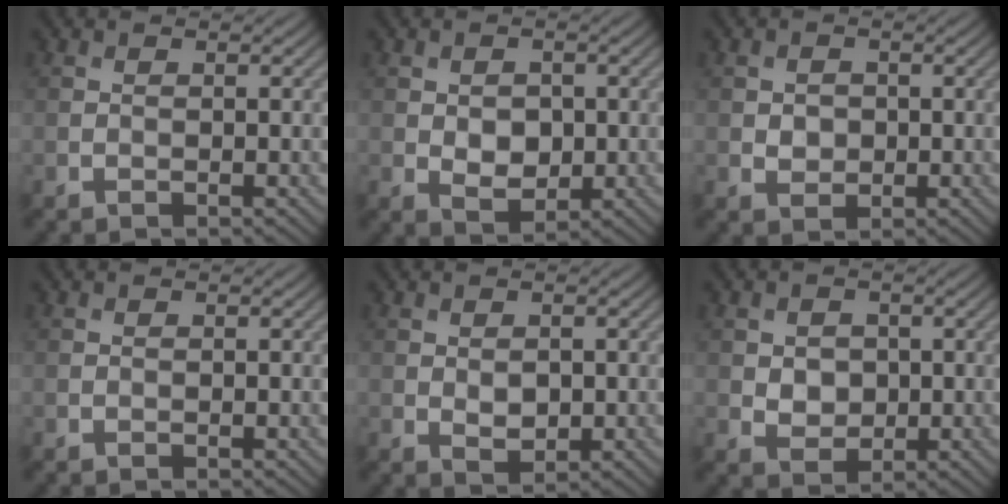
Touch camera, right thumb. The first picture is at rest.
{"total": 3.6, "force": [-0.1, 2.6, 2.5], "torque": [-0.048, -0.008, 0.001]}
{"total": 1.9, "force": [0.0, 1.7, 0.9], "torque": [-0.020, -0.006, -0.002]}
{"total": 0.0}
{"total": 2.3, "force": [0.1, 1.5, 1.7], "torque": [-0.033, -0.006, 0.007]}
{"total": 3.0, "force": [0.3, 2.6, 1.6], "torque": [-0.038, -0.005, 0.001]}